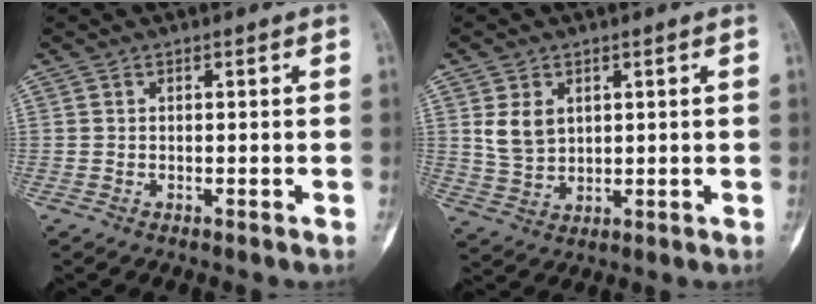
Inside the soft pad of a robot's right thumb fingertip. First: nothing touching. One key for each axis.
{"total": 5.8, "fx": 1.8, "fy": 4.2, "fz": 3.5, "tx": -0.052, "ty": -0.010, "tz": 0.046}